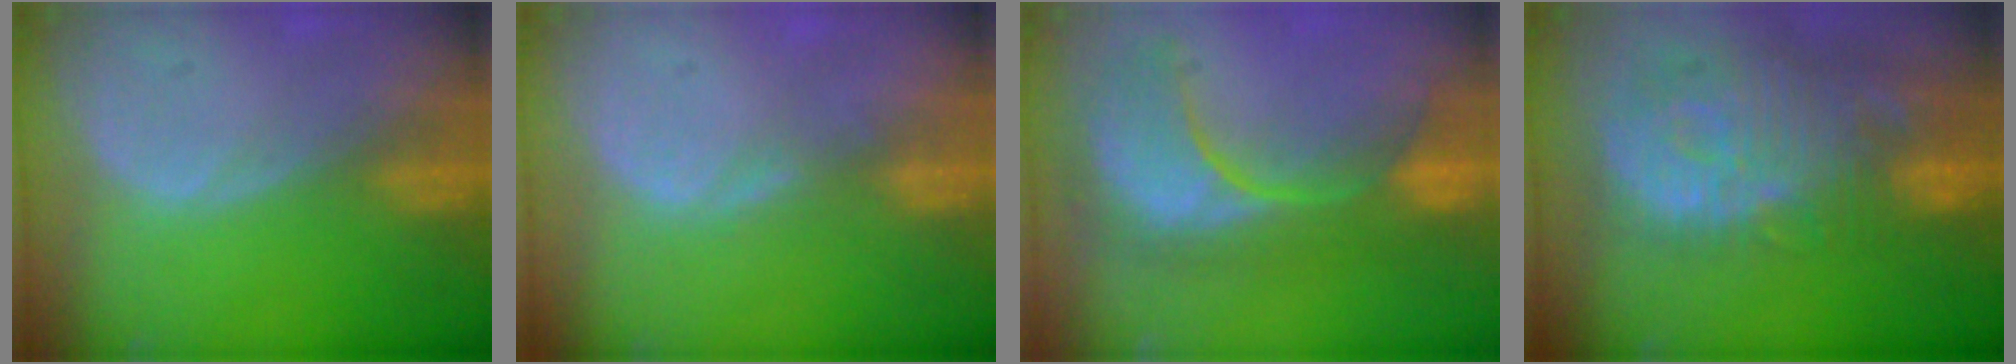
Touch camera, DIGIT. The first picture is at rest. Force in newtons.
{"total": 1.9, "press": 1.5, "slide": 1.1}
{"total": 10.9, "press": 10.2, "slide": 3.9}
{"total": 13.6, "press": 11.8, "slide": 6.7}